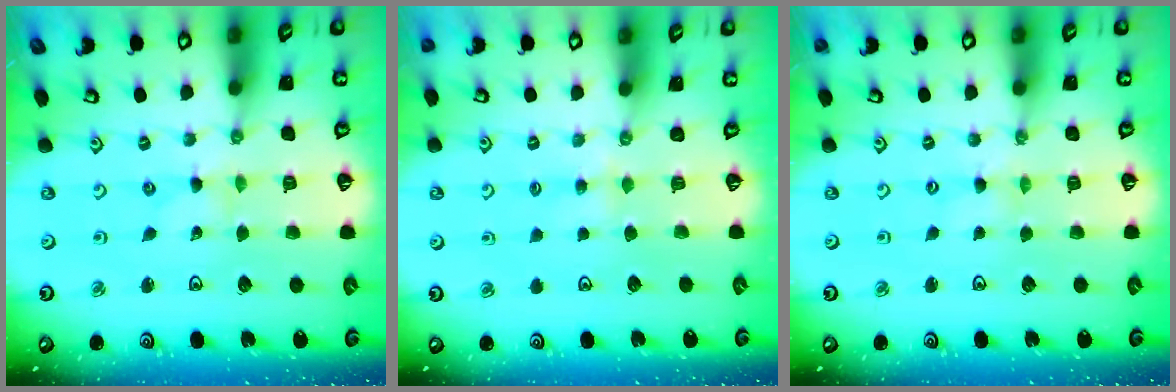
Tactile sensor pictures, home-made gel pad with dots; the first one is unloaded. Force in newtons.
{"total": 3.3, "press": 3.2, "slide": 0.5}
{"total": 0.7, "press": 0.7, "slide": 0.1}